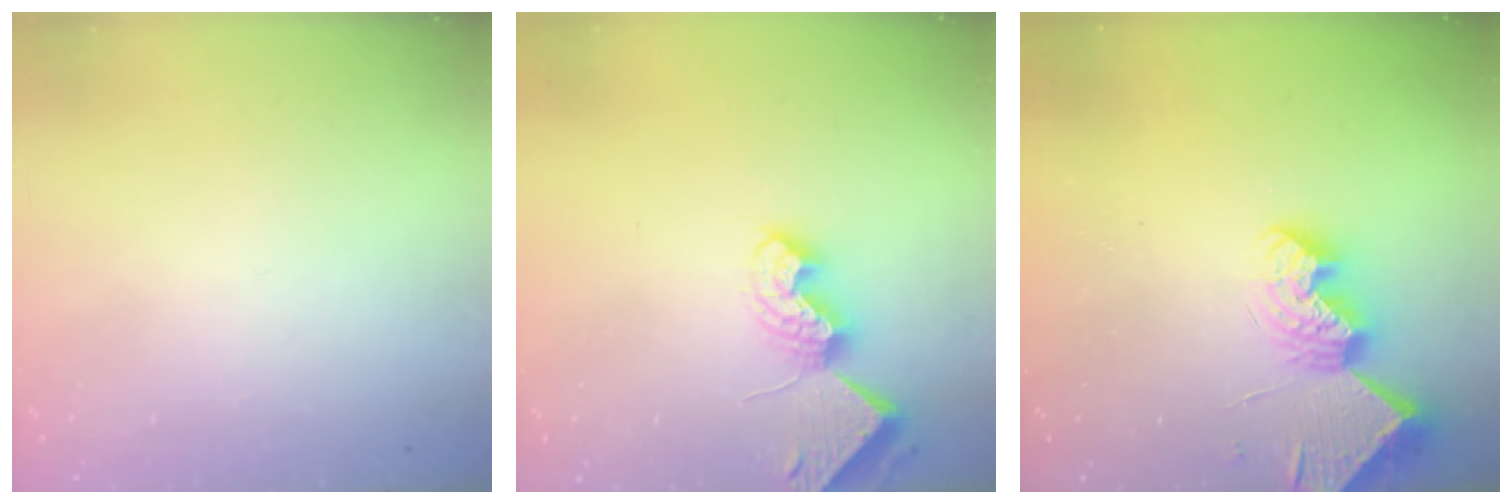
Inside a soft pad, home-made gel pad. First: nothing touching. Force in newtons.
{"total": 7.4, "press": 7.3, "slide": 1.0}
{"total": 9.6, "press": 9.6, "slide": 0.9}